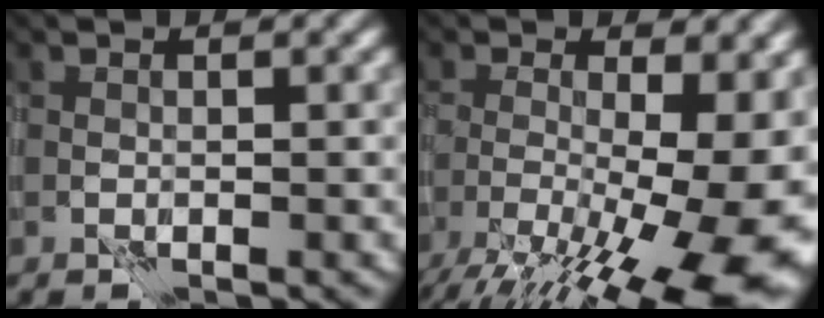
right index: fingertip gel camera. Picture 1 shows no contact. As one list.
[{"total": 16.5, "force": [-6.3, 5.5, 14.3], "torque": [-0.213, -0.011, -0.088]}]